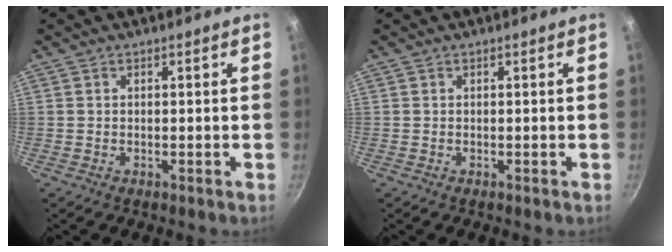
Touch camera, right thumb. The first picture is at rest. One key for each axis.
{"total": 0.0}